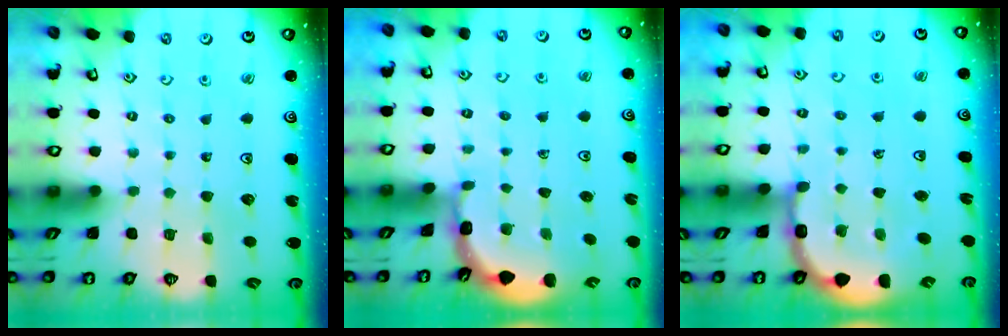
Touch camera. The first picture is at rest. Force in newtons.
{"total": 1.5, "press": 1.5, "slide": 0.1}
{"total": 5.0, "press": 4.8, "slide": 1.3}